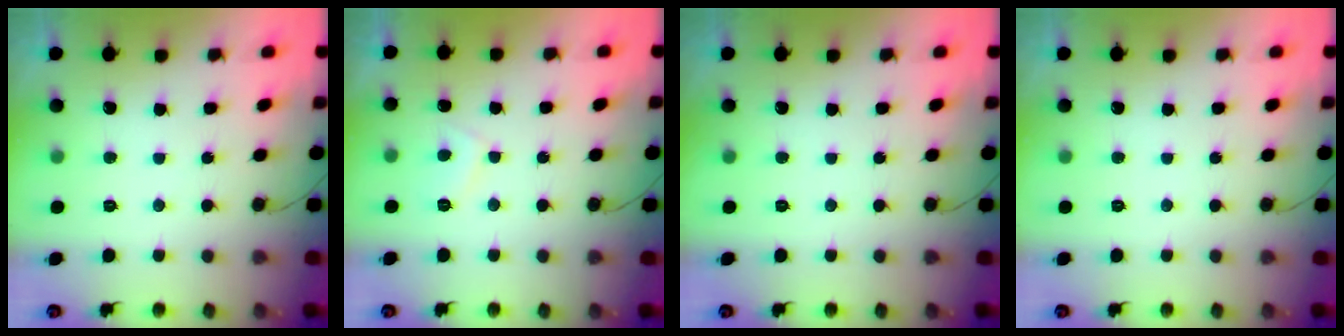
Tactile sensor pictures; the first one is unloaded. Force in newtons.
{"total": 2.7, "press": 2.6, "slide": 0.8}
{"total": 0.0}
{"total": 0.0}